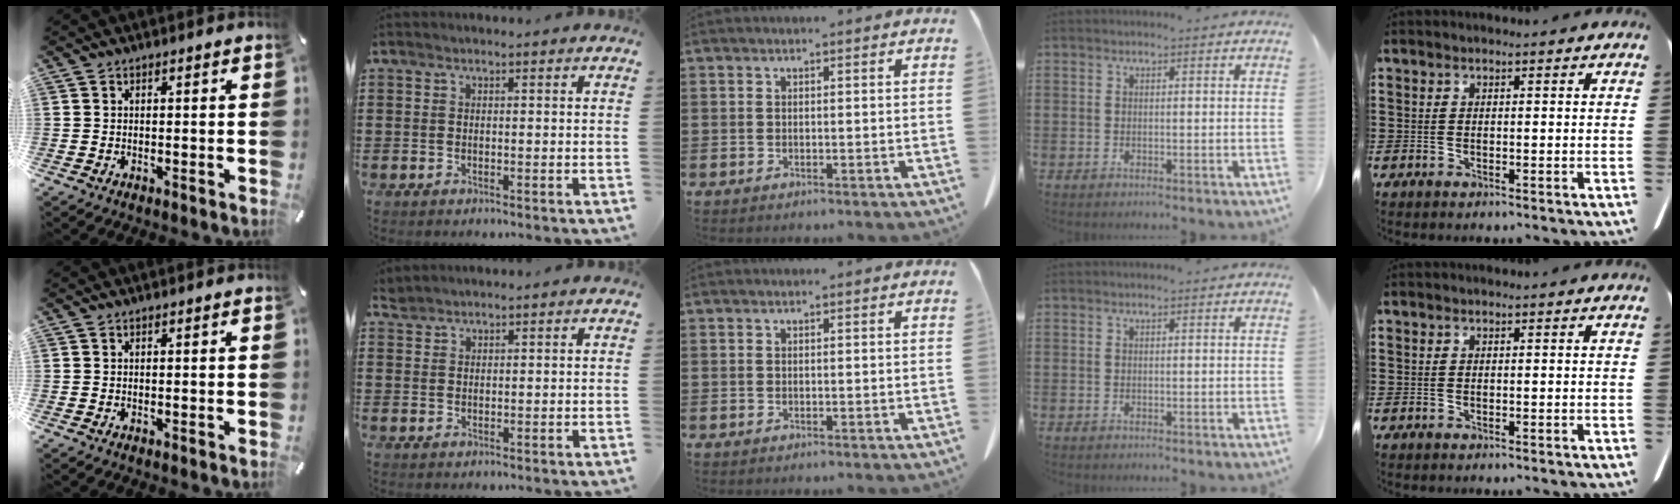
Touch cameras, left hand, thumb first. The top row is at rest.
{"index": {"total": 1.4, "force": [1.3, 0.2, 0.1], "torque": [-0.005, -0.001, 0.027]}}